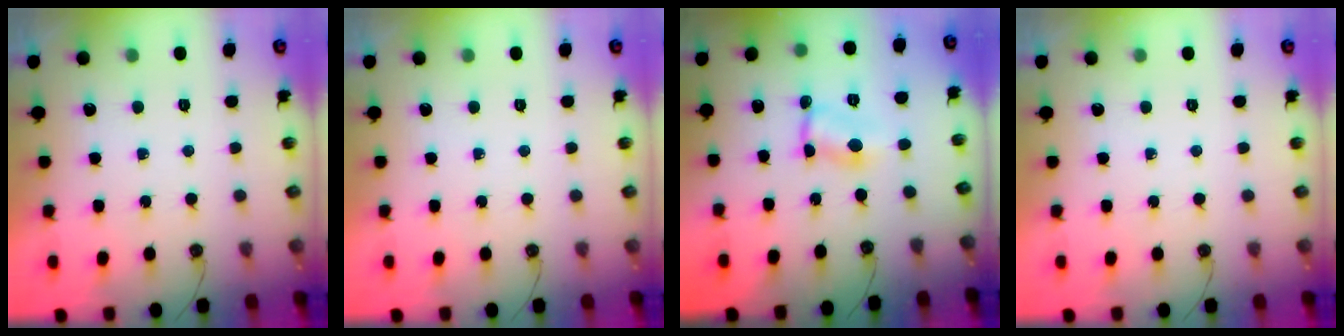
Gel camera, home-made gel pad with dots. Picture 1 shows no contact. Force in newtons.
{"total": 0.0}
{"total": 1.6, "press": 1.5, "slide": 0.1}
{"total": 0.0}